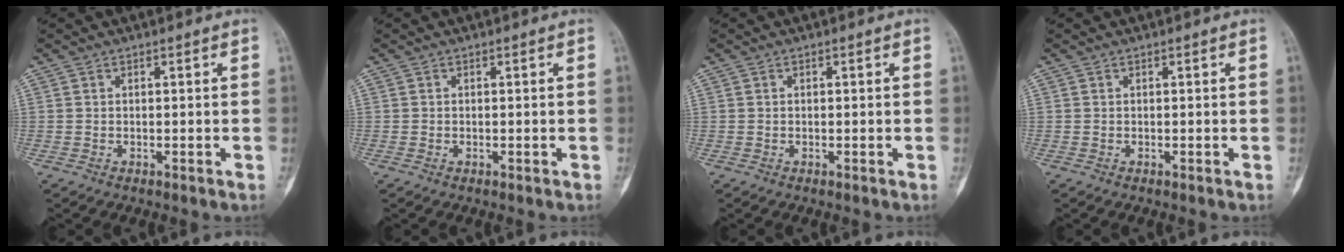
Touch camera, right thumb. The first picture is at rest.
{"total": 0.0}
{"total": 0.0}
{"total": 0.0}